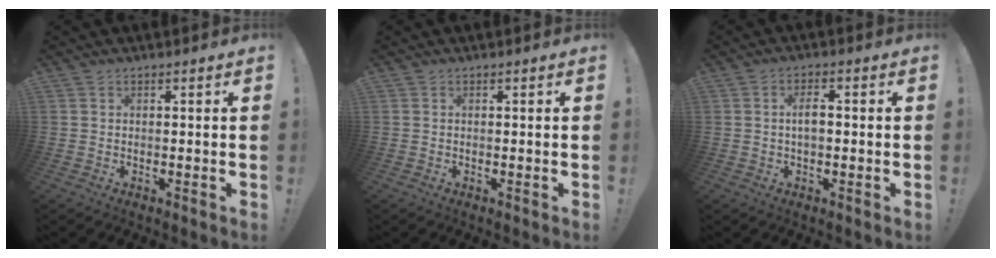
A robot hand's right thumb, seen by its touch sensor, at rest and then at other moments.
{"total": 0.0}
{"total": 3.9, "force": [-0.2, 1.7, 3.5], "torque": [-0.064, 0.010, -0.006]}